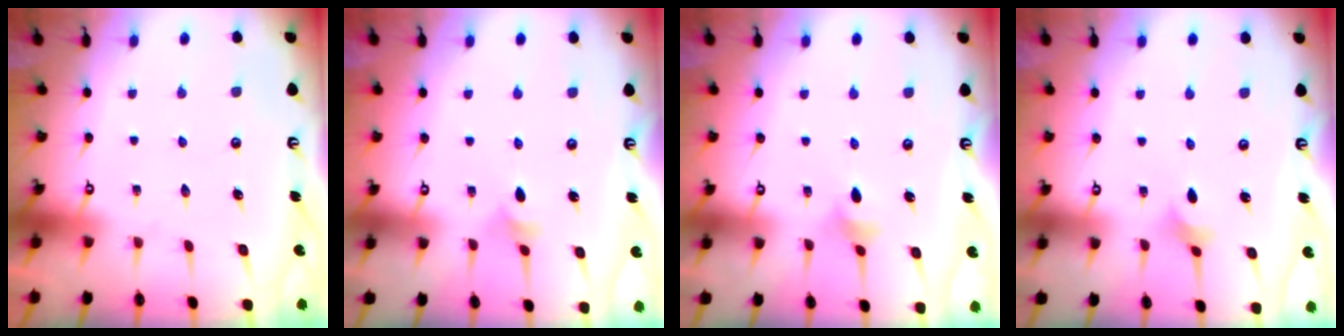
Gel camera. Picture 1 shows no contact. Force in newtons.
{"total": 3.3, "press": 3.2, "slide": 0.9}
{"total": 3.4, "press": 3.4, "slide": 0.7}
{"total": 2.0, "press": 1.9, "slide": 0.6}